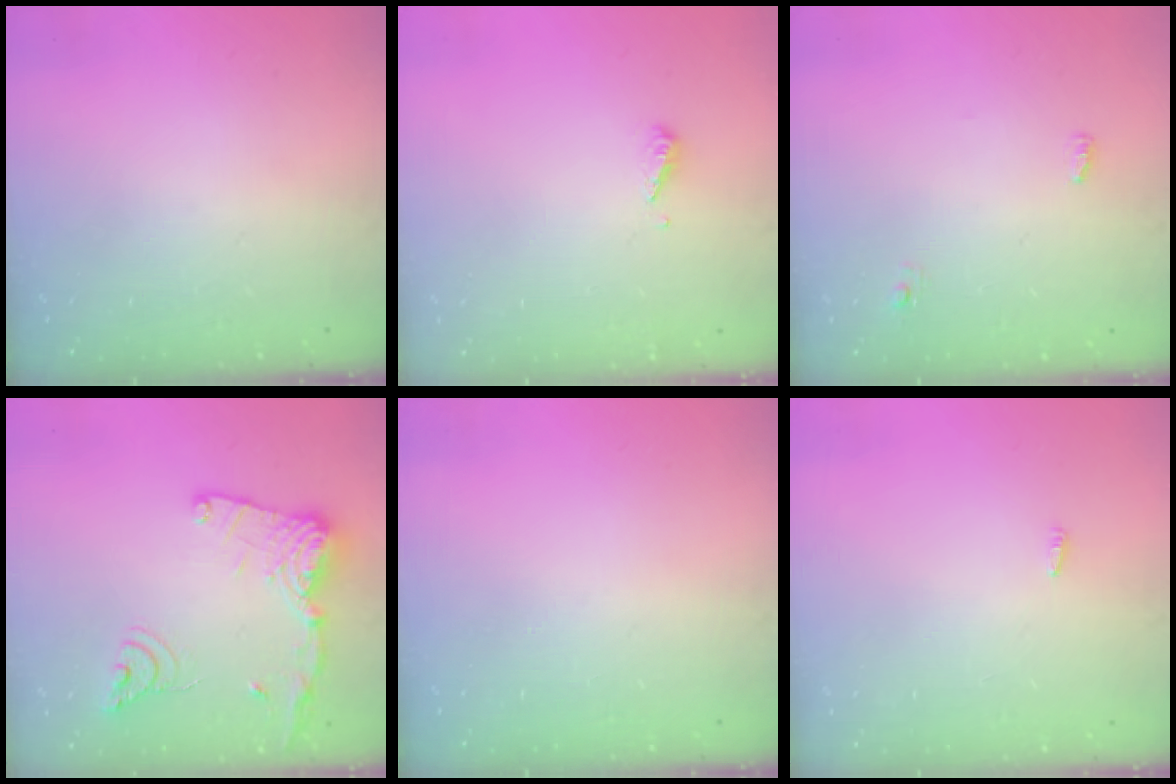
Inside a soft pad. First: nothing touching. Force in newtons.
{"total": 3.1, "press": 3.1, "slide": 0.2}
{"total": 3.5, "press": 3.4, "slide": 0.9}
{"total": 17.9, "press": 17.8, "slide": 1.6}
{"total": 0.0}
{"total": 1.8, "press": 1.7, "slide": 0.6}